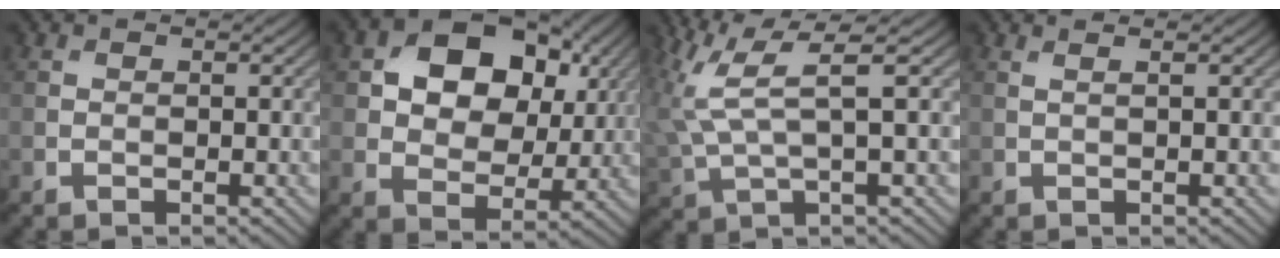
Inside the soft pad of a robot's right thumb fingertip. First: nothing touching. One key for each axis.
{"total": 12.8, "fx": 4.4, "fy": 9.1, "fz": 7.9, "tx": -0.147, "ty": 0.022, "tz": 0.065}
{"total": 7.5, "fx": 2.8, "fy": 1.9, "fz": 6.7, "tx": -0.159, "ty": 0.014, "tz": 0.058}
{"total": 1.1, "fx": 0.6, "fy": 0.2, "fz": 0.9, "tx": -0.010, "ty": 0.002, "tz": 0.004}